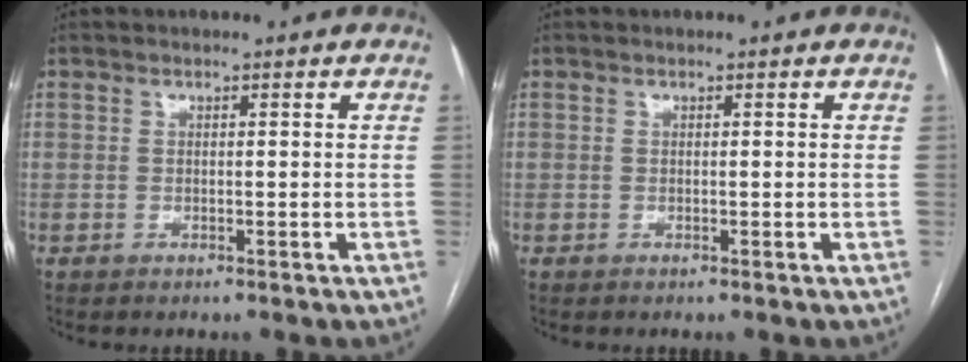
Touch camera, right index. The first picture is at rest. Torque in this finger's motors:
{"motor_torque": [-0.18, 0.12, 0.00, 0.00]}